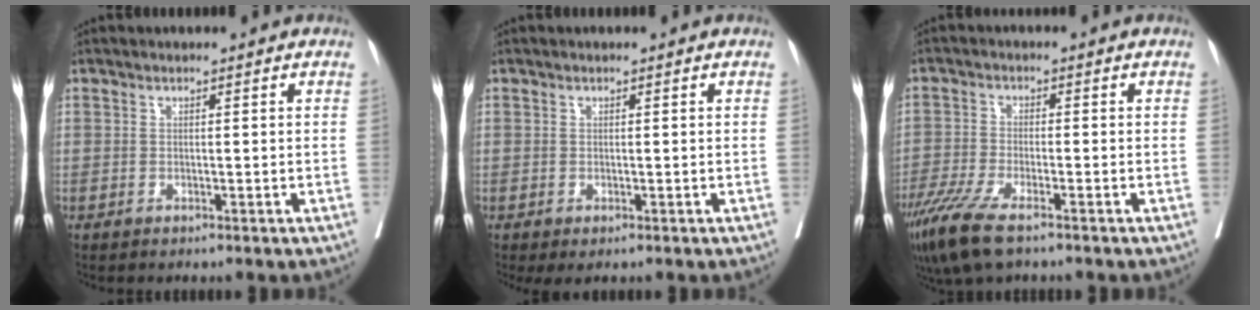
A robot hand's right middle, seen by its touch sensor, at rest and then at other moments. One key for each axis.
{"total": 1.1, "fx": -0.1, "fy": 0.3, "fz": 1.0, "tx": -0.025, "ty": -0.011, "tz": 0.007}
{"total": 8.4, "fx": -5.7, "fy": 1.5, "fz": 5.9, "tx": -0.114, "ty": -0.020, "tz": -0.101}